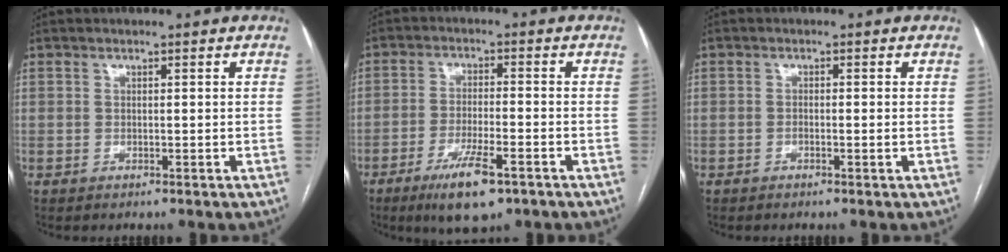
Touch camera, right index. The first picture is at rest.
{"total": 8.4, "force": [-5.0, 1.5, 6.6], "torque": [-0.122, -0.015, -0.082]}
{"total": 0.7, "force": [-0.2, 0.1, 0.6], "torque": [-0.011, 0.001, -0.004]}